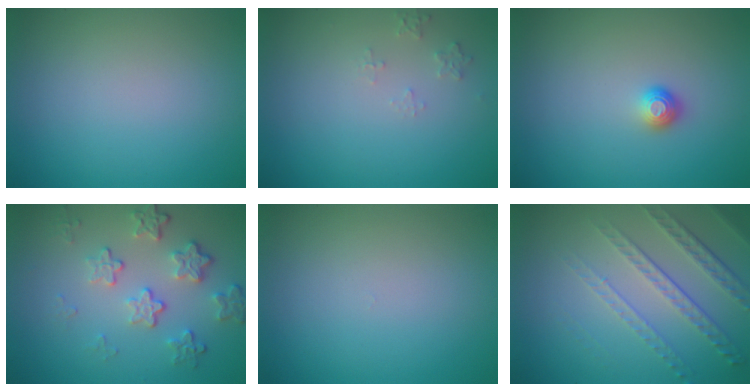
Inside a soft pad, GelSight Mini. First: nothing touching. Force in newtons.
{"total": 1.1, "press": 1.1, "slide": 0.2}
{"total": 1.0, "press": 0.9, "slide": 0.4}
{"total": 4.2, "press": 3.1, "slide": 2.9}
{"total": 0.0}
{"total": 5.0, "press": 3.2, "slide": 3.8}